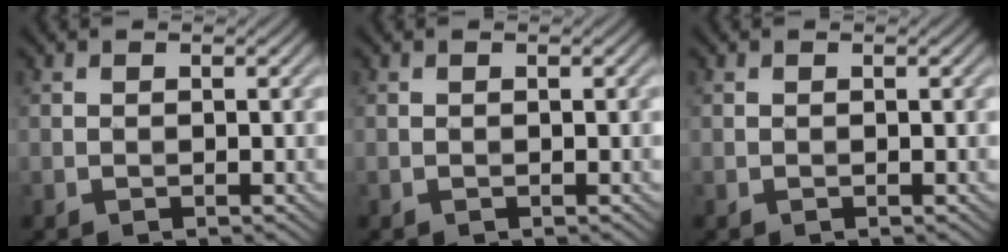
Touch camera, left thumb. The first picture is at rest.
{"total": 0.0}
{"total": 0.0}